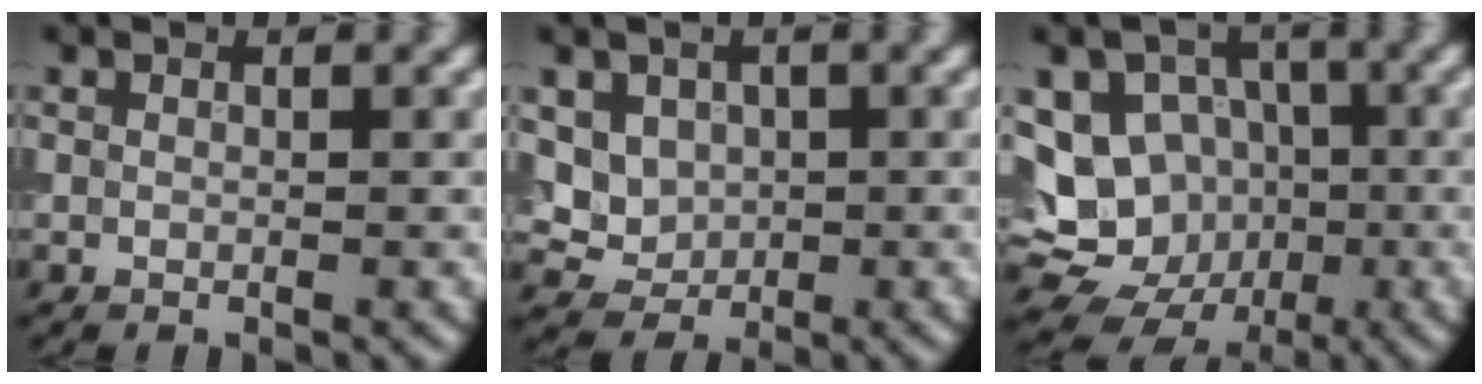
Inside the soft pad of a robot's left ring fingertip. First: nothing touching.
{"total": 3.4, "force": [0.8, 3.0, 1.4], "torque": [-0.038, -0.011, 0.027]}
{"total": 13.4, "force": [-2.0, 12.1, 5.4], "torque": [-0.121, 0.016, -0.033]}